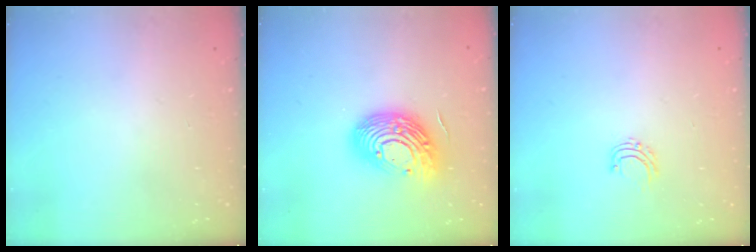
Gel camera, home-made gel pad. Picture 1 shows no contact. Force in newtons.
{"total": 17.0, "press": 16.9, "slide": 1.2}
{"total": 4.8, "press": 4.8, "slide": 0.3}